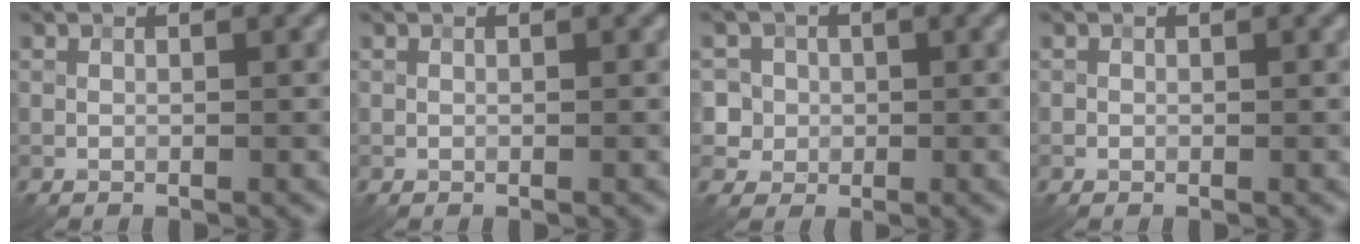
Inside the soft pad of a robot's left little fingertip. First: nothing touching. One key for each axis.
{"total": 0.0}
{"total": 4.7, "fx": 0.9, "fy": 4.4, "fz": 1.4, "tx": -0.017, "ty": 0.031, "tz": -0.001}
{"total": 0.0}